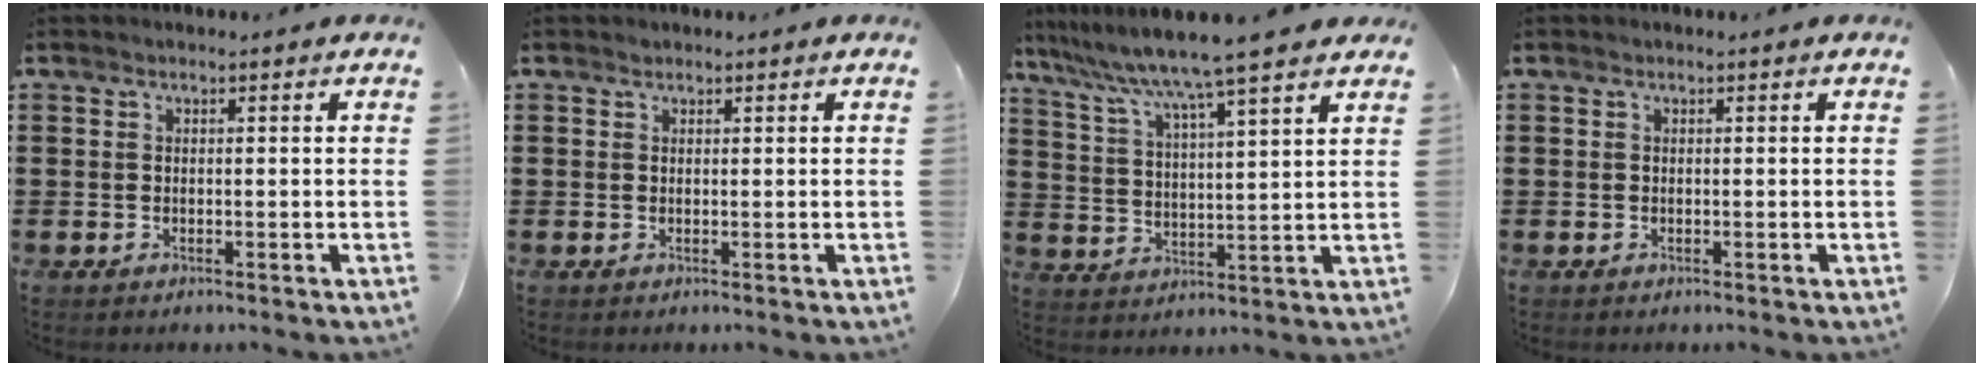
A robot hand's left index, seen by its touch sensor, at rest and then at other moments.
{"total": 0.5, "force": [0.4, 0.3, 0.1], "torque": [-0.003, 0.000, 0.009]}
{"total": 7.5, "force": [6.5, -1.1, 3.6], "torque": [-0.096, -0.041, 0.105]}
{"total": 0.0}